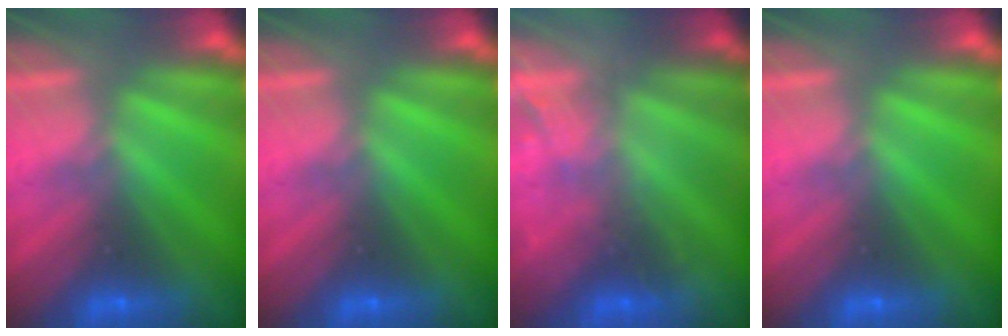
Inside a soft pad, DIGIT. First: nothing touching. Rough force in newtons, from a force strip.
{"total": 0.0}
{"total": 2.2}
{"total": 0.0}